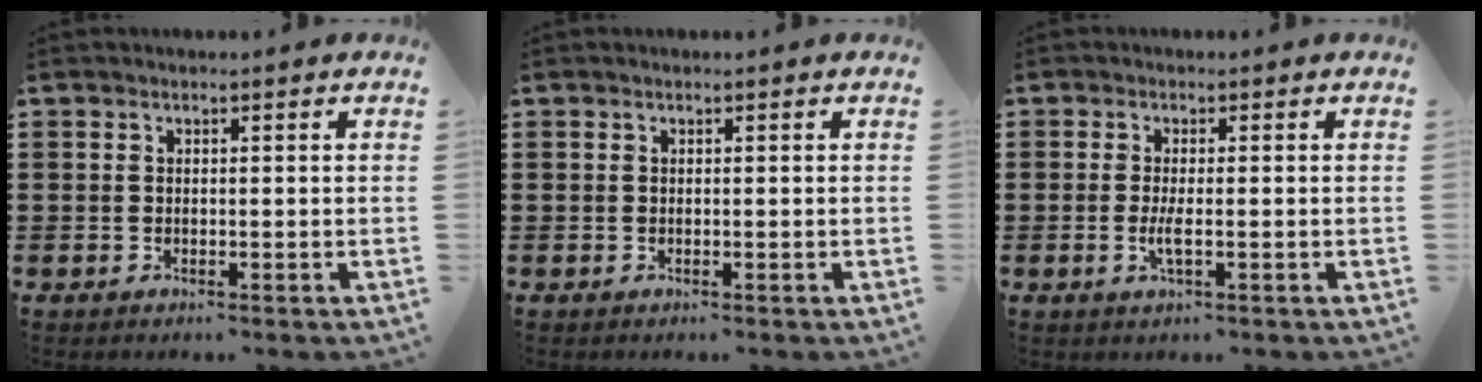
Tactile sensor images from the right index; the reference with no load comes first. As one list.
[{"total": 0.0}, {"total": 2.5, "force": [-0.7, 0.3, 2.4], "torque": [-0.057, -0.009, -0.017]}]